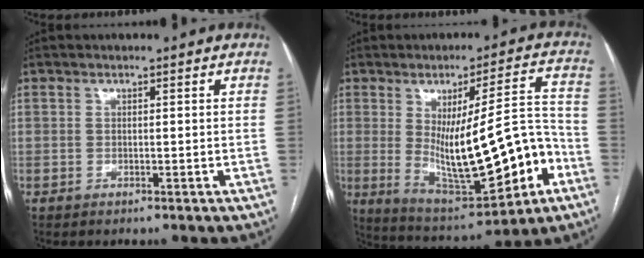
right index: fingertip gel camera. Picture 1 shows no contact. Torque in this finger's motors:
{"motor_torque": [2.01, -0.12, 0.63, 0.21]}